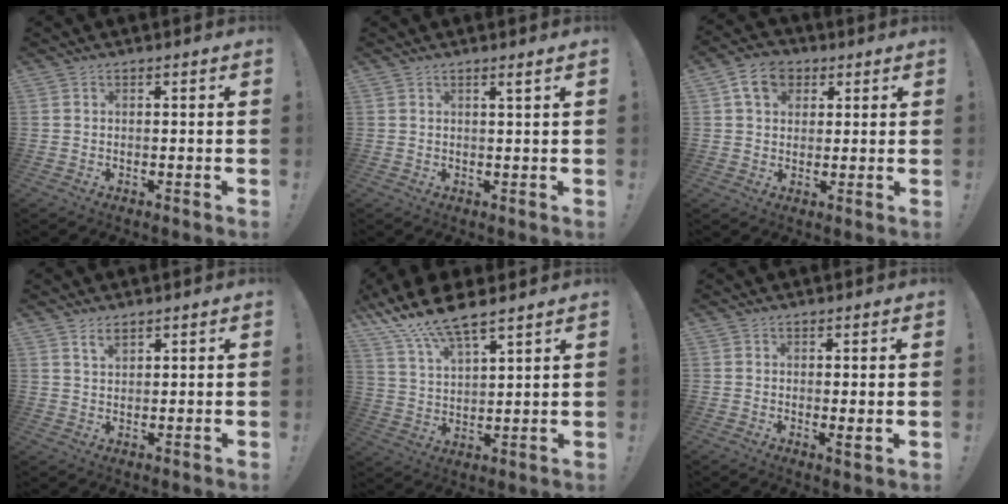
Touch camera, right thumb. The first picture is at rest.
{"total": 2.1, "force": [1.1, -0.5, 1.7], "torque": [-0.034, -0.002, 0.018]}
{"total": 9.0, "force": [3.8, 6.9, 4.3], "torque": [-0.073, 0.000, 0.075]}
{"total": 3.0, "force": [2.1, 1.4, 1.6], "torque": [-0.027, -0.010, 0.038]}
{"total": 12.4, "force": [10.2, 3.0, 6.3], "torque": [-0.135, -0.056, 0.186]}
{"total": 2.4, "force": [0.6, -0.1, 2.3], "torque": [-0.033, -0.007, 0.008]}